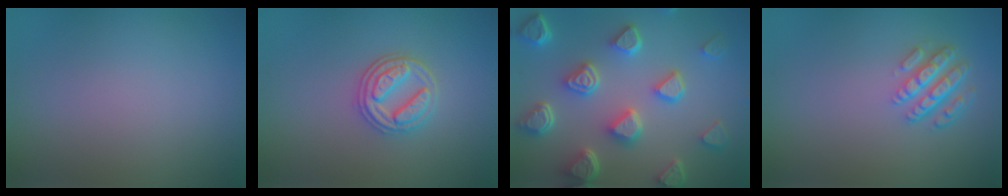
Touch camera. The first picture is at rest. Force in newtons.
{"total": 3.4, "press": 3.0, "slide": 1.5}
{"total": 7.5, "press": 6.0, "slide": 4.6}
{"total": 4.2, "press": 3.2, "slide": 2.8}